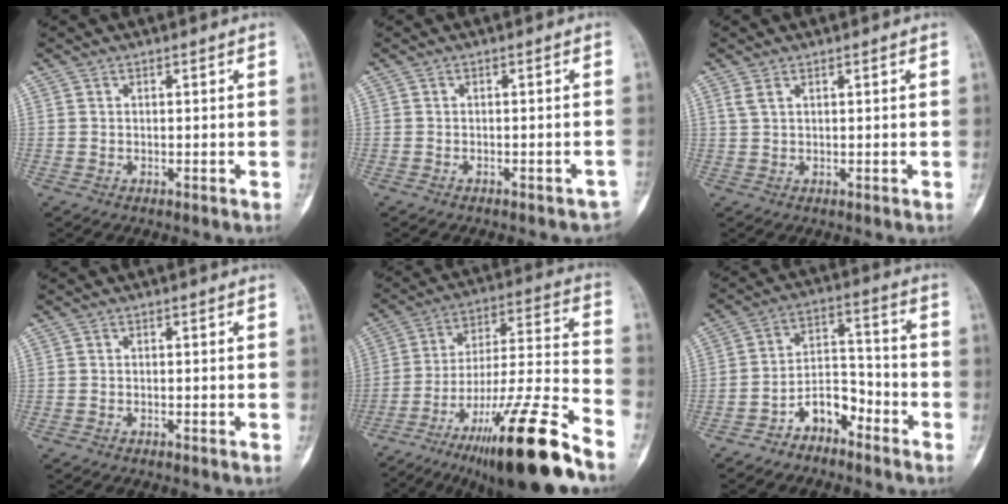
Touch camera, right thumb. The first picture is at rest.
{"total": 4.0, "force": [-3.5, 1.6, 1.1], "torque": [-0.017, 0.026, -0.030]}
{"total": 1.4, "force": [0.8, 0.5, 1.0], "torque": [-0.027, 0.008, 0.023]}
{"total": 0.6, "force": [-0.5, 0.1, 0.3], "torque": [-0.011, 0.004, -0.005]}
{"total": 25.7, "force": [-17.3, 3.1, 18.8], "torque": [-0.297, 0.064, -0.287]}
{"total": 8.1, "force": [-5.4, 4.5, 4.0], "torque": [-0.051, 0.070, -0.101]}